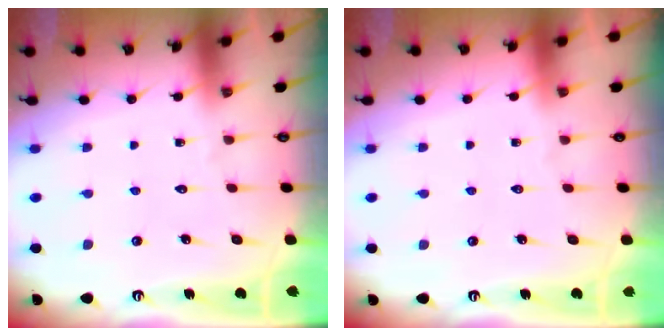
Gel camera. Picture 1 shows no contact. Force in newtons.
{"total": 0.6, "press": 0.5, "slide": 0.2}